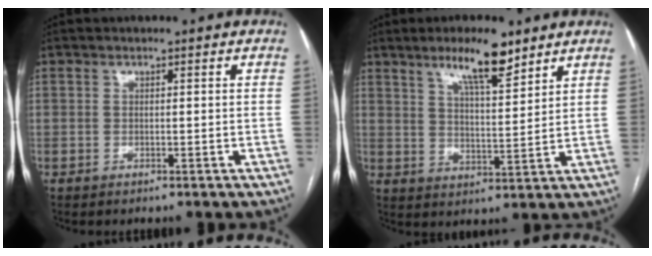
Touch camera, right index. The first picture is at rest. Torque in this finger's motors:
{"motor_torque": [0.91, 0.93, 0.34, 0.10]}